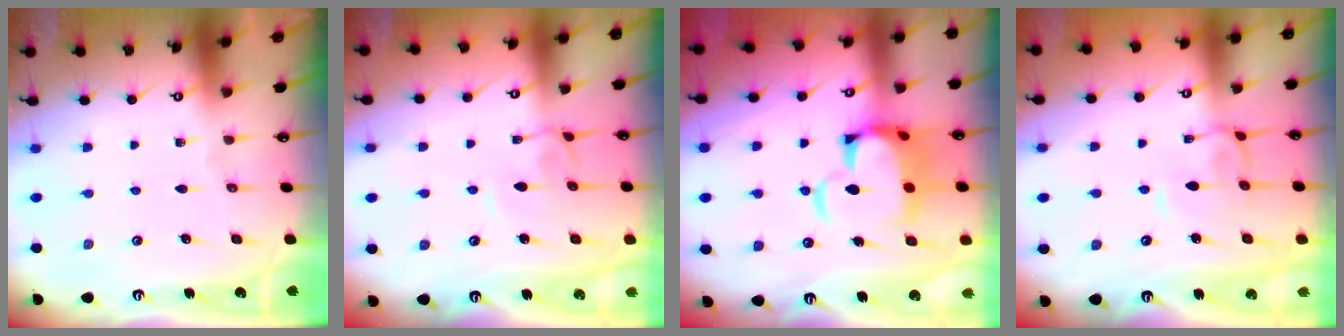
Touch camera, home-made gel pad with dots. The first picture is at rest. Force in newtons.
{"total": 2.3, "press": 2.2, "slide": 0.3}
{"total": 8.6, "press": 8.4, "slide": 1.7}
{"total": 0.9, "press": 0.6, "slide": 0.6}